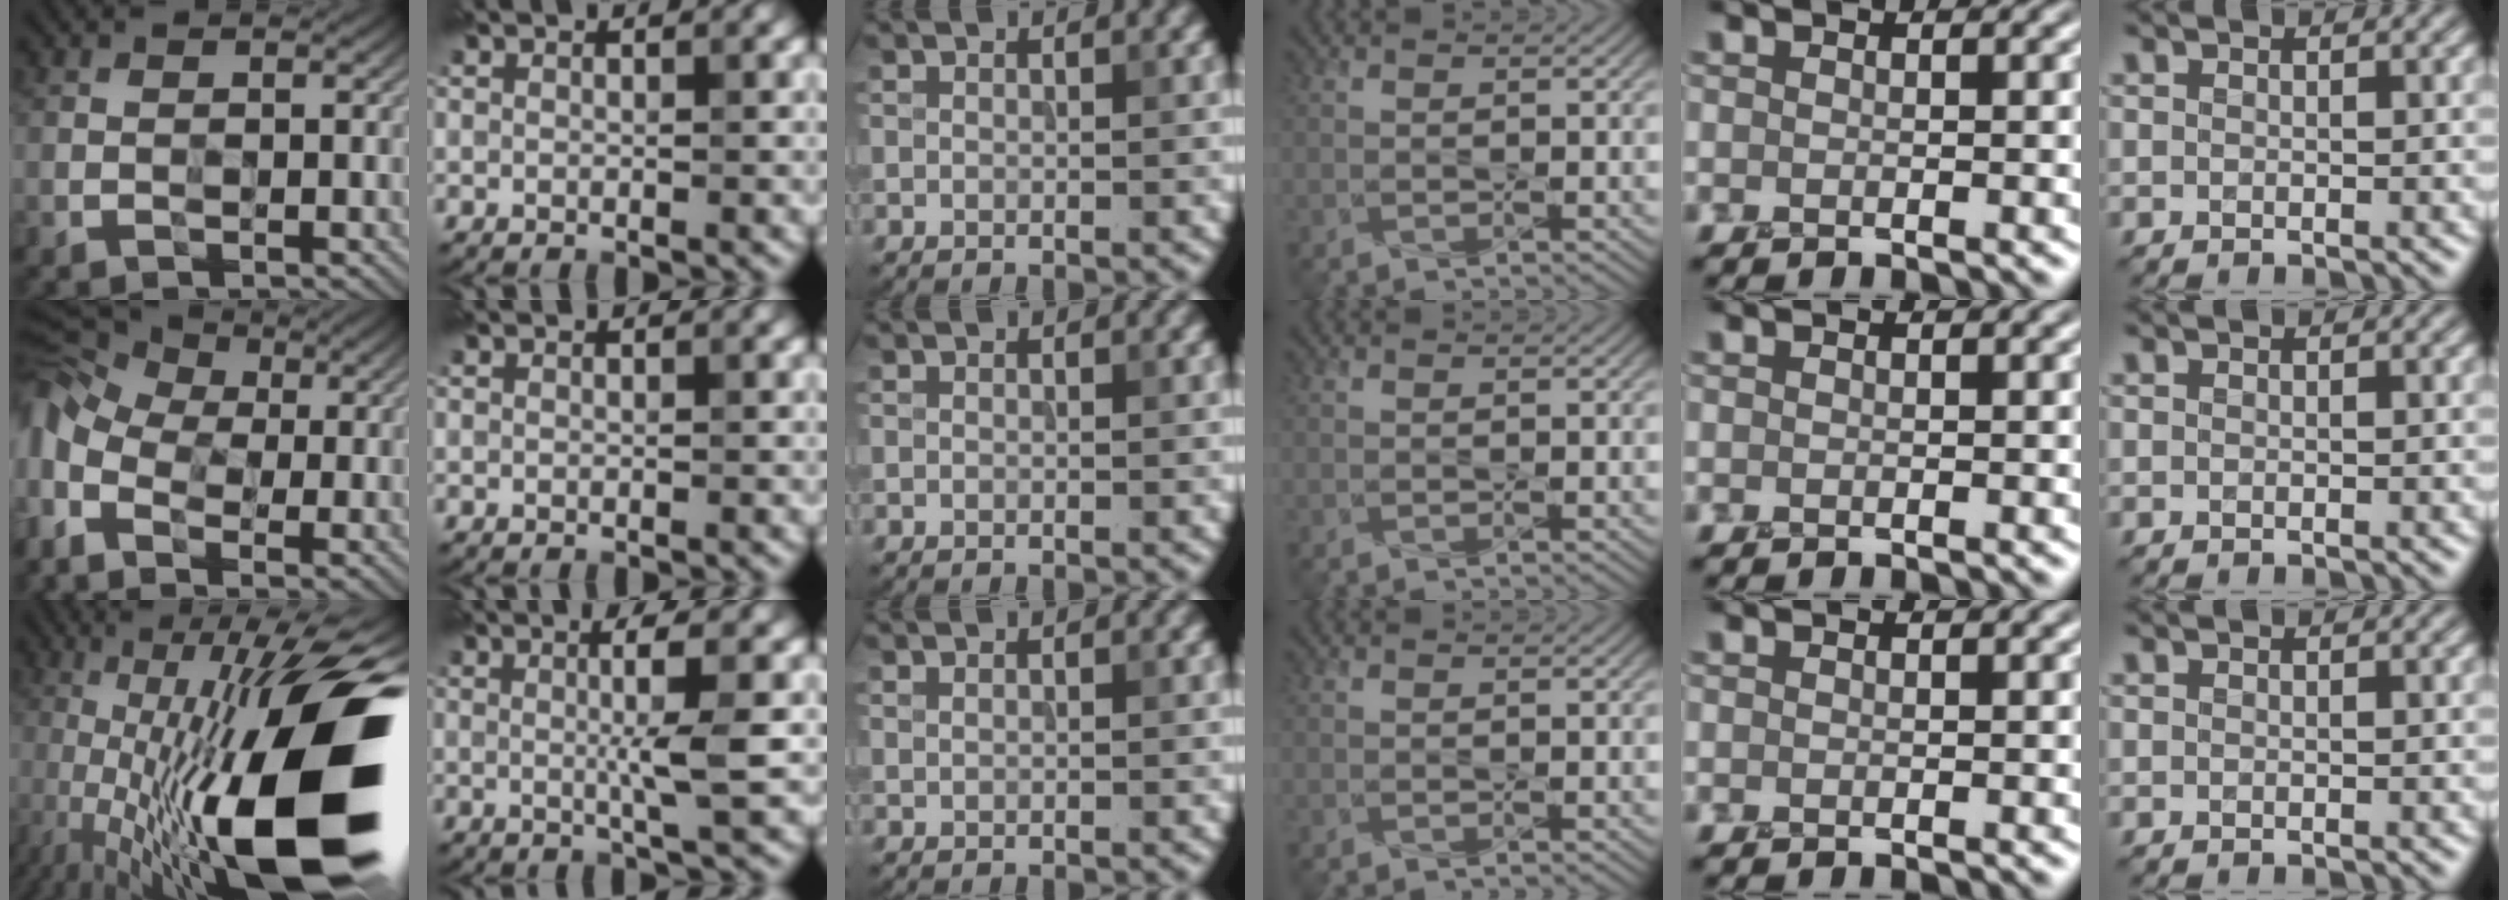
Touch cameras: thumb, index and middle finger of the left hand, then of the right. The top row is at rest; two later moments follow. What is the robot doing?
{"motion": "press", "object": "grip strengthener"}